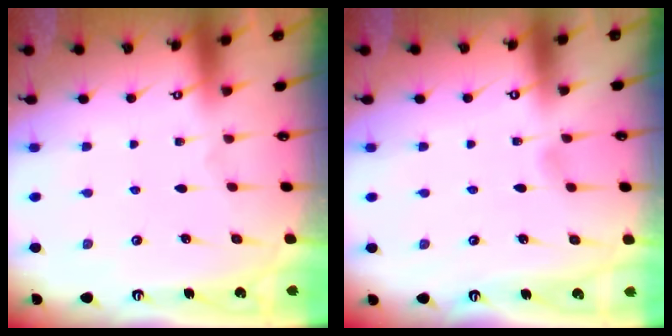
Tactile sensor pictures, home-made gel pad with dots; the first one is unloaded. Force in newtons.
{"total": 3.6, "press": 3.6, "slide": 0.4}